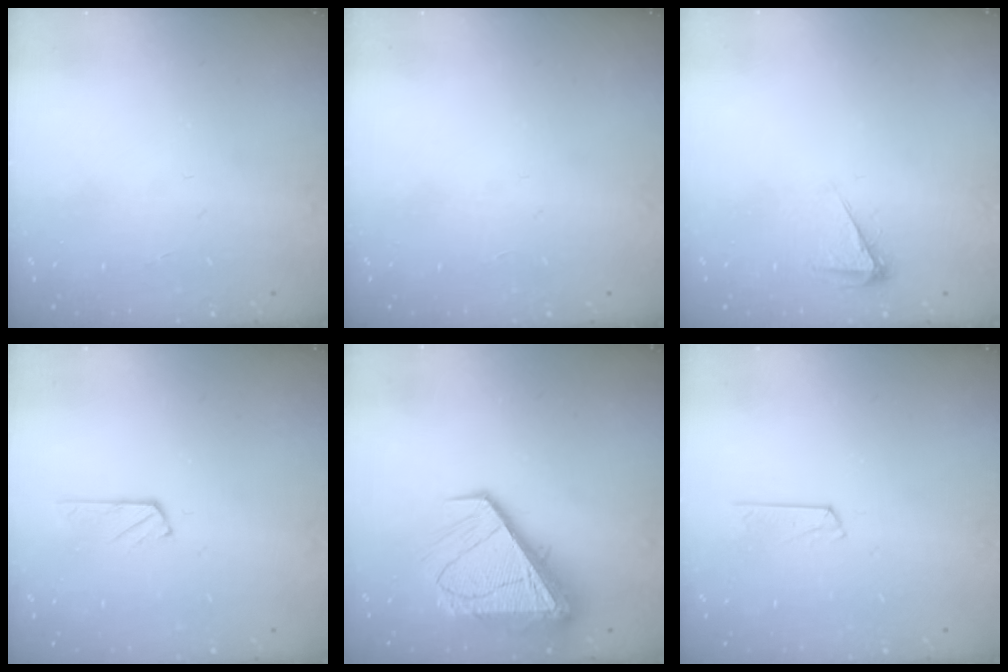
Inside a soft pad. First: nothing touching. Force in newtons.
{"total": 0.0}
{"total": 4.9, "press": 4.8, "slide": 0.7}
{"total": 2.8, "press": 2.8, "slide": 0.3}
{"total": 16.0, "press": 15.9, "slide": 1.9}
{"total": 3.1, "press": 3.1, "slide": 0.3}